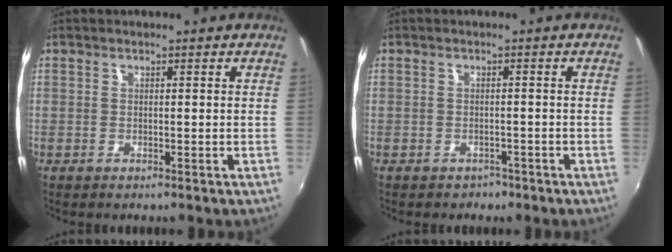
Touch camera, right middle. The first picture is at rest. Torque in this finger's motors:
{"motor_torque": [-0.19, -0.12, -0.06, -0.01]}